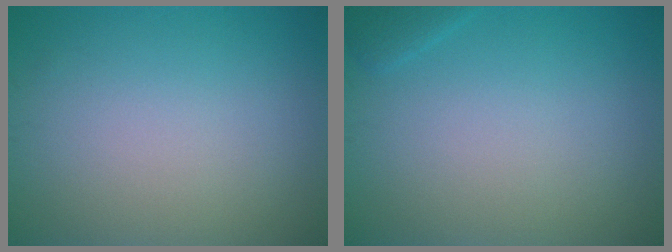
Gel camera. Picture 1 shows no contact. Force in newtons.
{"total": 0.9, "press": 0.9, "slide": 0.1}